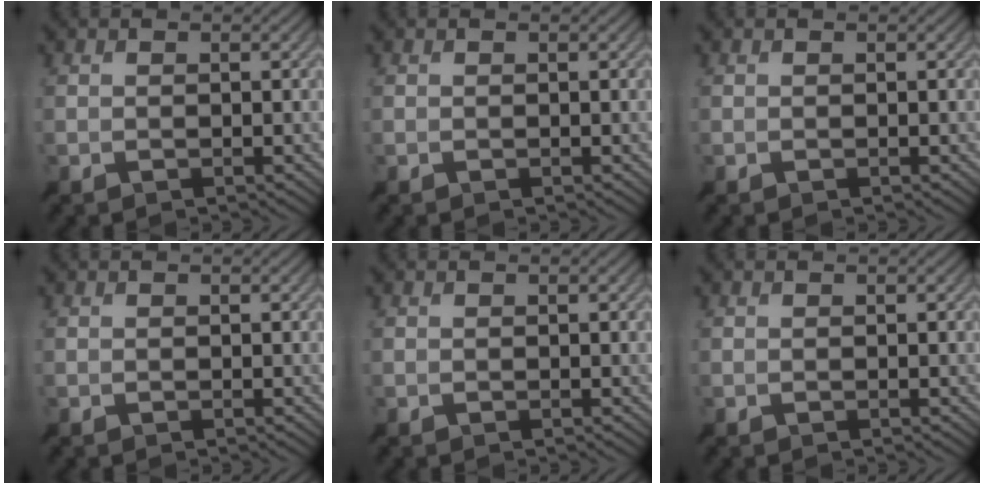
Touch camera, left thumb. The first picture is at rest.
{"total": 0.0}
{"total": 0.0}
{"total": 0.0}
{"total": 0.0}
{"total": 0.0}